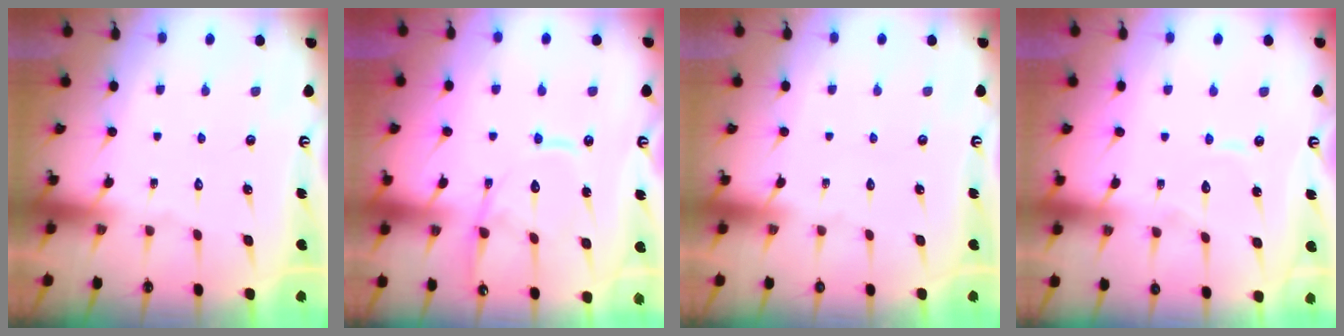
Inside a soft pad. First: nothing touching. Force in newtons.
{"total": 13.4, "press": 13.4, "slide": 1.2}
{"total": 0.0}
{"total": 5.2, "press": 5.2, "slide": 0.4}